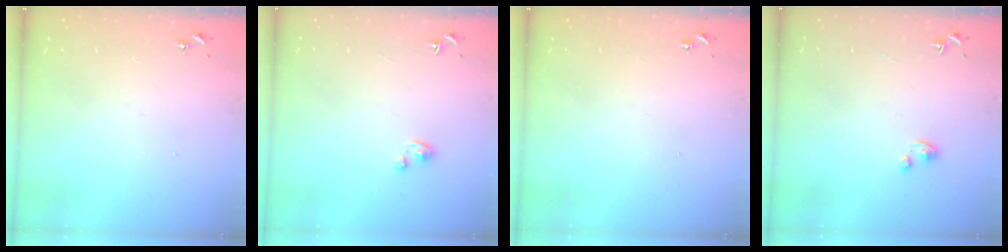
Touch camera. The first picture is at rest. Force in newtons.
{"total": 2.6, "press": 2.6, "slide": 0.2}
{"total": 0.0}
{"total": 2.5, "press": 2.5, "slide": 0.3}